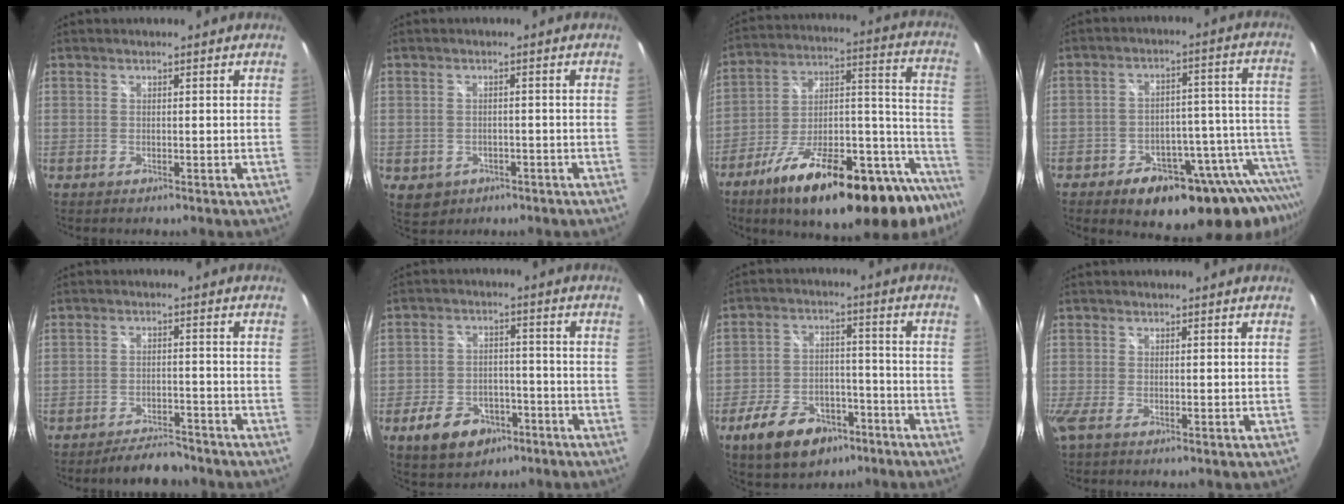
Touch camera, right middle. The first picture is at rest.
{"total": 5.2, "force": [-1.9, 4.4, 2.0], "torque": [-0.049, -0.006, -0.015]}
{"total": 32.0, "force": [-21.8, 9.7, 21.3], "torque": [-0.277, 0.000, -0.326]}
{"total": 22.6, "force": [-15.1, 11.1, 12.6], "torque": [-0.160, 0.007, -0.185]}
{"total": 6.9, "force": [-6.2, 2.1, 2.0], "torque": [-0.055, 0.007, -0.087]}
{"total": 10.8, "force": [-6.2, 7.0, 5.5], "torque": [-0.132, 0.009, -0.088]}
{"total": 13.9, "force": [-8.5, 8.1, 7.4], "torque": [-0.165, 0.004, -0.128]}
{"total": 1.5, "force": [-0.5, -0.2, 1.4], "torque": [-0.028, -0.005, -0.013]}